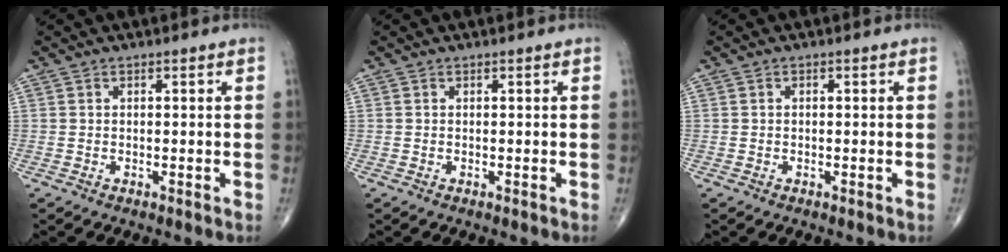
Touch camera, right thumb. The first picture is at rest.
{"total": 0.0}
{"total": 0.0}